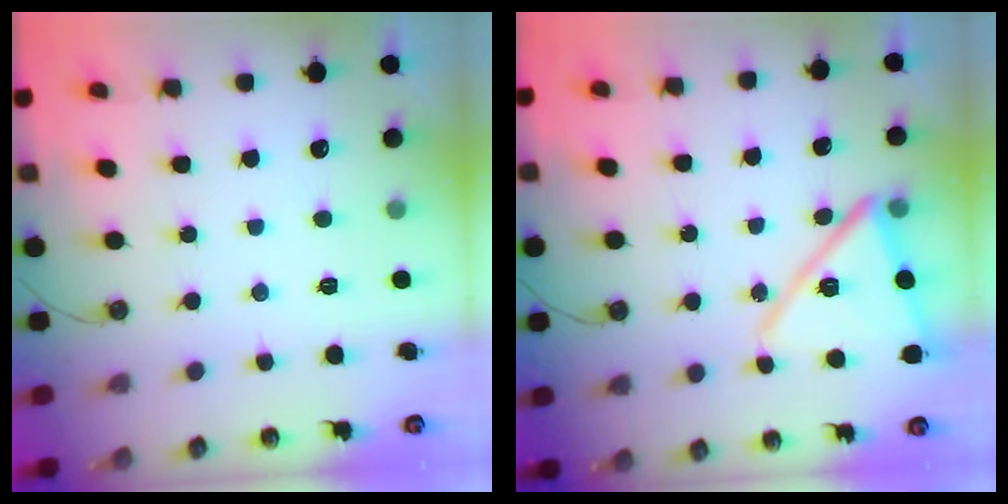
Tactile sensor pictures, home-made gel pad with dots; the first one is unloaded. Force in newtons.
{"total": 15.2, "press": 15.1, "slide": 1.9}